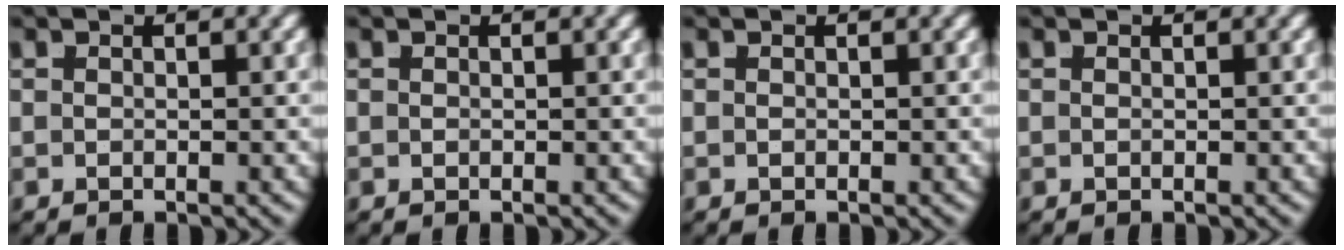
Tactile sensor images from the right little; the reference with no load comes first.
{"total": 0.0}
{"total": 0.0}
{"total": 0.0}